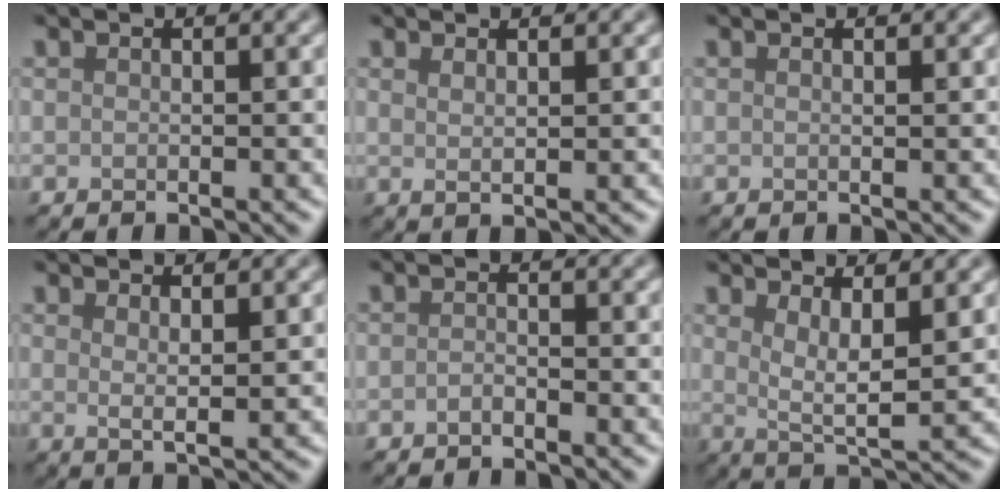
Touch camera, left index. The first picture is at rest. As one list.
[{"total": 1.3, "force": [0.8, 0.4, 1.0], "torque": [-0.014, -0.001, 0.012]}, {"total": 0.8, "force": [0.4, 0.2, 0.7], "torque": [-0.007, 0.002, 0.001]}, {"total": 2.2, "force": [1.2, 0.5, 1.8], "torque": [-0.025, -0.006, 0.018]}, {"total": 0.8, "force": [-0.6, 0.2, 0.5], "torque": [-0.011, 0.002, -0.013]}, {"total": 4.2, "force": [2.0, 1.1, 3.5], "torque": [-0.063, -0.013, 0.036]}]